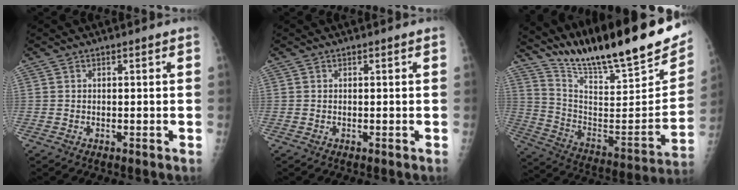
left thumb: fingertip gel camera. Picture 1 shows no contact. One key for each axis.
{"total": 0.0}
{"total": 27.6, "fx": 22.3, "fy": 4.1, "fz": 15.8, "tx": -0.232, "ty": -0.110, "tz": 0.359}